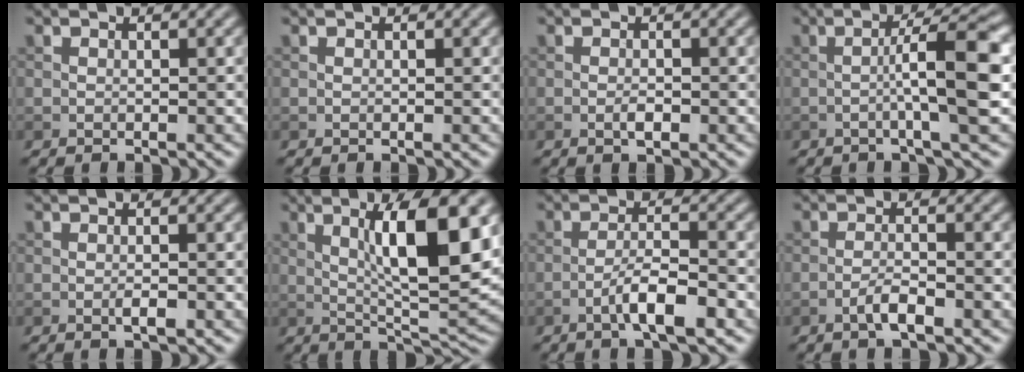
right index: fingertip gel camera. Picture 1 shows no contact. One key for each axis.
{"total": 0.0}
{"total": 1.1, "fx": -0.4, "fy": 0.4, "fz": 1.0, "tx": -0.018, "ty": 0.000, "tz": -0.008}
{"total": 6.5, "fx": -0.7, "fy": 0.8, "fz": 6.4, "tx": -0.097, "ty": 0.013, "tz": -0.016}
{"total": 1.3, "fx": -0.5, "fy": 0.2, "fz": 1.2, "tx": -0.021, "ty": -0.001, "tz": -0.010}
{"total": 9.9, "fx": 2.3, "fy": 2.3, "fz": 9.4, "tx": -0.141, "ty": -0.004, "tz": 0.043}
{"total": 4.5, "fx": -2.3, "fy": 0.9, "fz": 3.8, "tx": -0.067, "ty": 0.009, "tz": -0.046}
{"total": 2.2, "fx": -1.3, "fy": 0.4, "fz": 1.8, "tx": -0.034, "ty": 0.005, "tz": -0.029}